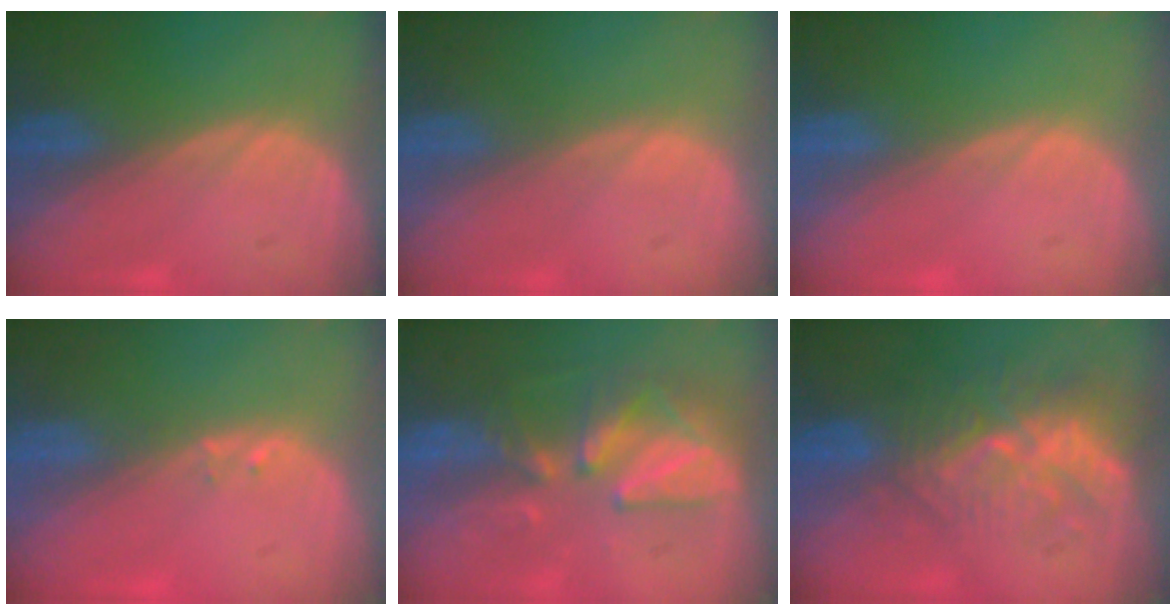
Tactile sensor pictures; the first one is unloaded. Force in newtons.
{"total": 0.0}
{"total": 0.0}
{"total": 0.6, "press": 0.6, "slide": 0.2}
{"total": 8.4, "press": 7.7, "slide": 3.4}
{"total": 9.6, "press": 8.6, "slide": 4.4}